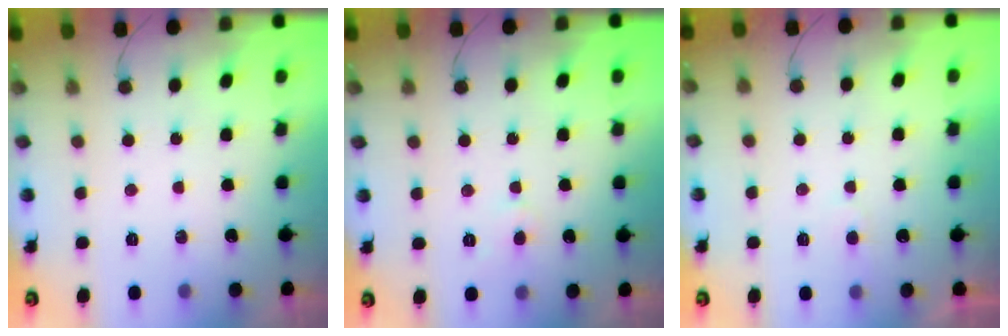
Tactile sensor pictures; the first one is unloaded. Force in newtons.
{"total": 2.3, "press": 2.3, "slide": 0.1}
{"total": 3.4, "press": 3.3, "slide": 0.4}